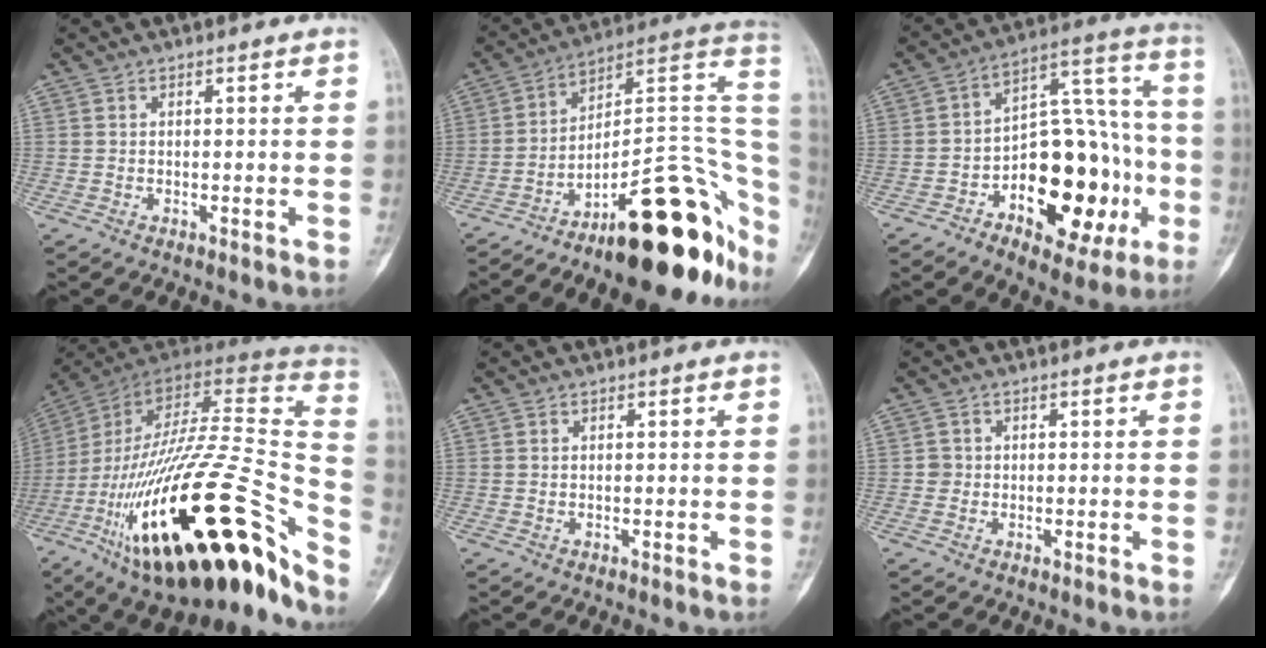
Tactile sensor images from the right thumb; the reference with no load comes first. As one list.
[{"total": 27.4, "force": [-13.7, 9.3, 21.9], "torque": [-0.197, 0.109, -0.199]}, {"total": 23.4, "force": [-6.9, 12.4, 18.5], "torque": [-0.230, 0.054, -0.091]}, {"total": 42.3, "force": [-20.7, 14.1, 34.1], "torque": [-0.515, 0.036, -0.329]}, {"total": 0.0}, {"total": 1.5, "force": [-0.1, 1.5, 0.1], "torque": [0.007, 0.006, -0.004]}]